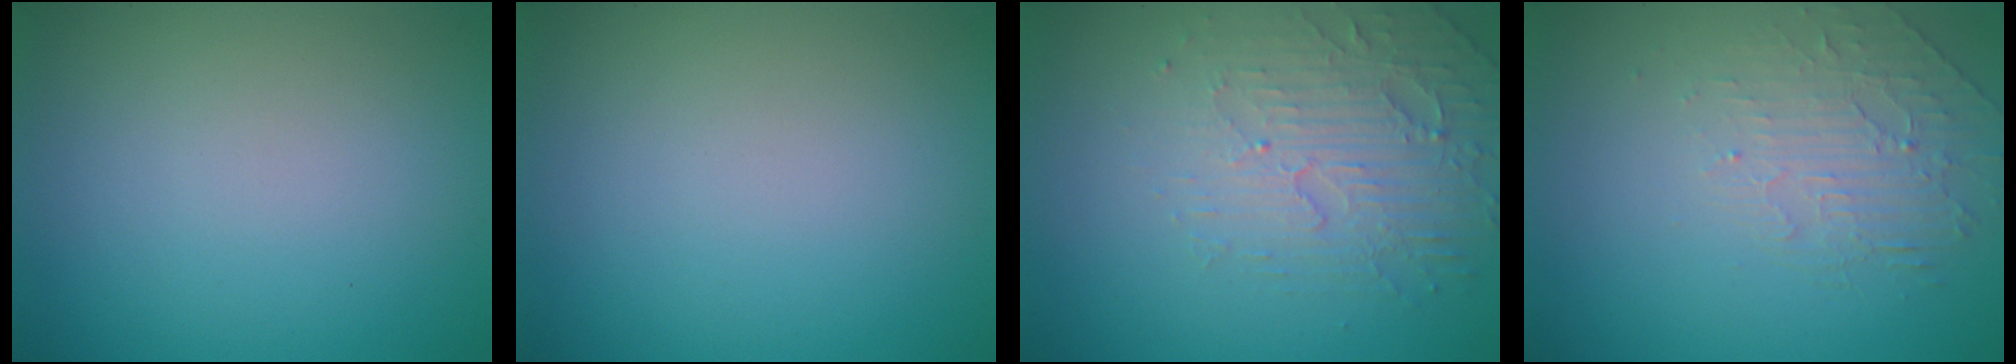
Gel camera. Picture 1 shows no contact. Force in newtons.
{"total": 0.0}
{"total": 5.1, "press": 3.4, "slide": 3.7}
{"total": 2.1, "press": 1.2, "slide": 1.7}